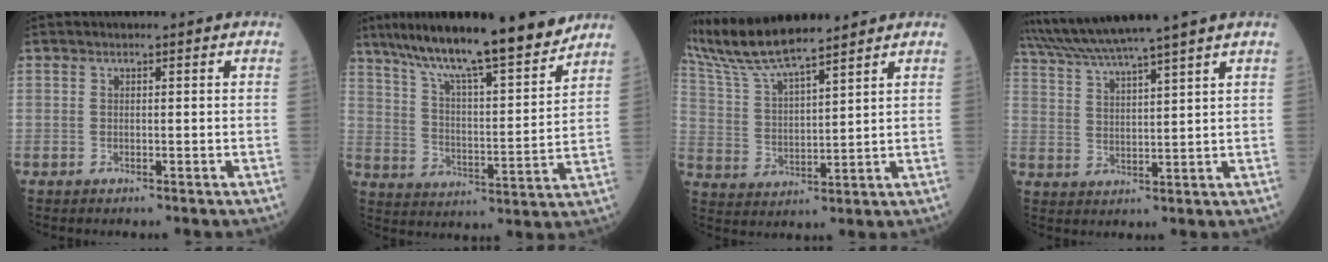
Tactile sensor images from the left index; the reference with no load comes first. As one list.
[{"total": 17.1, "force": [14.6, 0.8, 8.9], "torque": [-0.144, 0.001, 0.233]}, {"total": 12.1, "force": [10.8, 0.3, 5.4], "torque": [-0.119, 0.020, 0.211]}, {"total": 11.2, "force": [9.6, -2.3, 5.1], "torque": [-0.095, 0.014, 0.166]}]